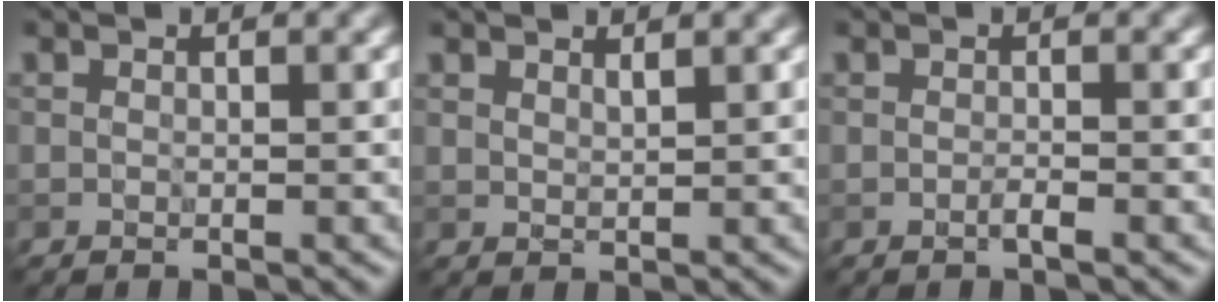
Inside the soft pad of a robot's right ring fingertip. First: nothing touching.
{"total": 1.1, "force": [1.1, 0.0, 0.1], "torque": [-0.005, 0.001, 0.020]}
{"total": 0.9, "force": [-0.6, 0.3, 0.7], "torque": [-0.016, -0.001, -0.015]}